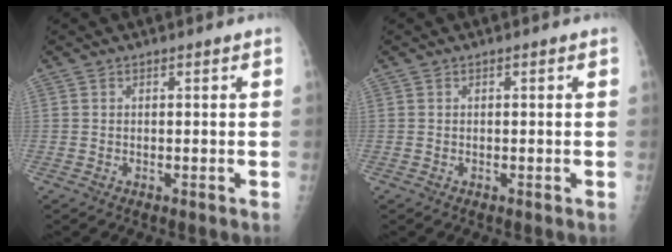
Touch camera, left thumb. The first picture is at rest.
{"total": 0.0}